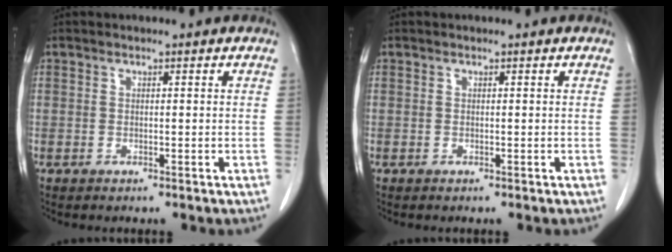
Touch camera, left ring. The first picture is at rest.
{"total": 0.0}